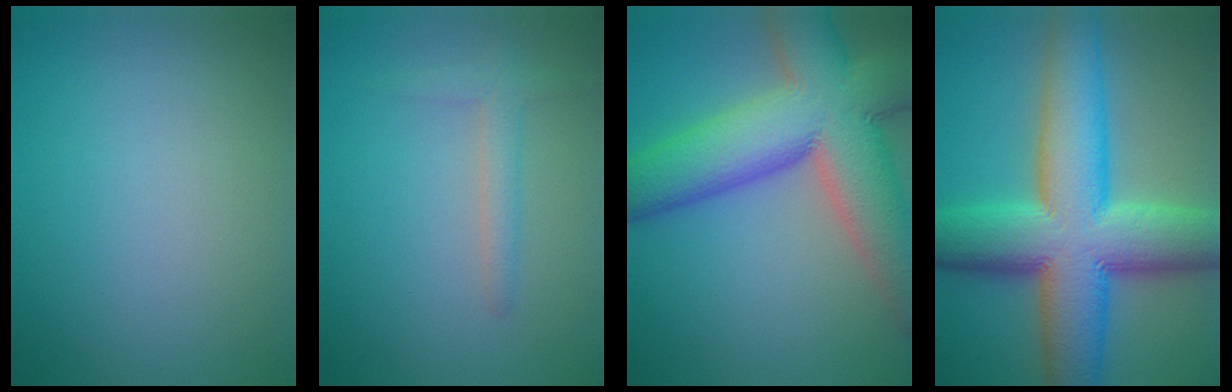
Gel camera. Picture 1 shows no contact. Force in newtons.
{"total": 1.9, "press": 1.9, "slide": 0.2}
{"total": 14.1, "press": 14.1, "slide": 0.9}
{"total": 14.3, "press": 14.3, "slide": 0.8}